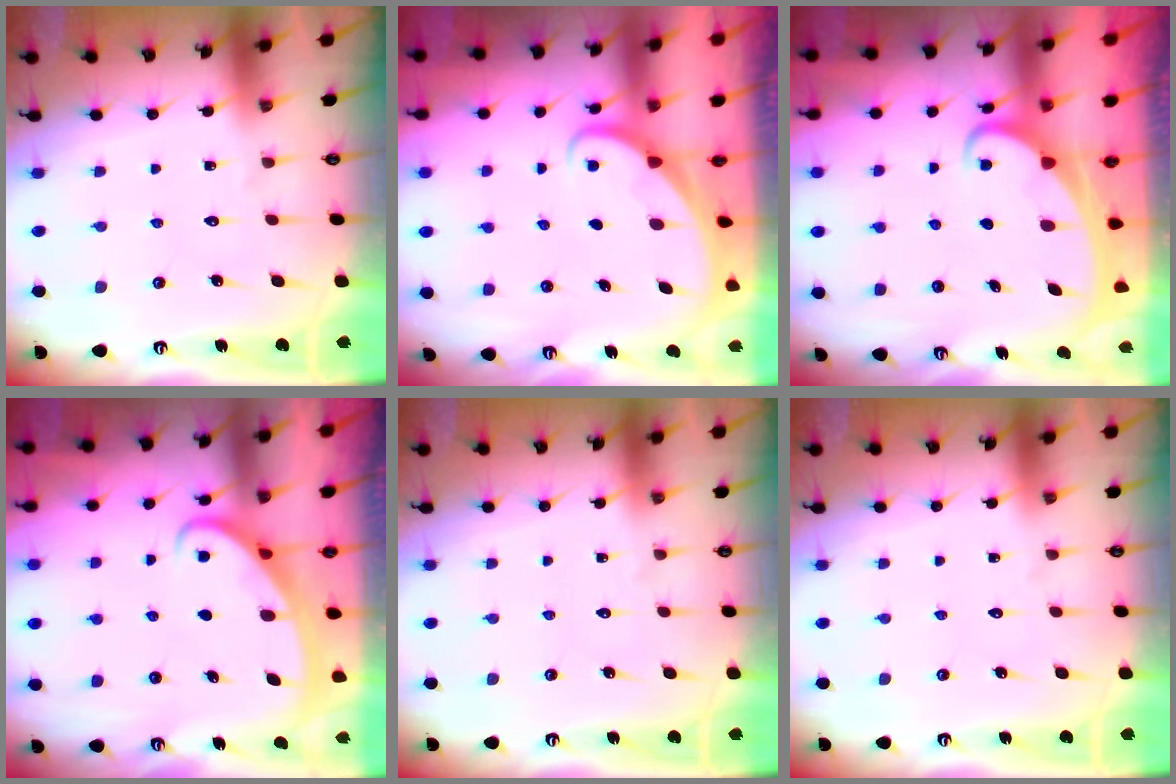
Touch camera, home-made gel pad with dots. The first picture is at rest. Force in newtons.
{"total": 1.7, "press": 1.7, "slide": 0.1}
{"total": 2.2, "press": 2.2, "slide": 0.2}
{"total": 2.5, "press": 2.5, "slide": 0.4}
{"total": 0.0}
{"total": 0.0}